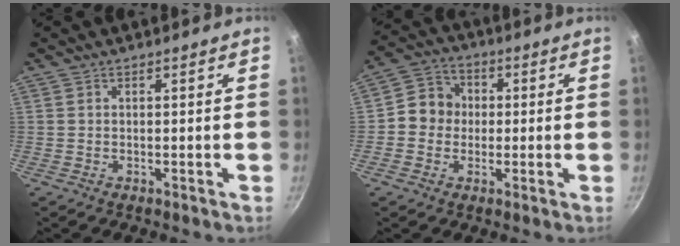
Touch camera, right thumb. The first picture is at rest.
{"total": 7.4, "force": [-0.2, 6.8, 2.9], "torque": [-0.015, 0.017, -0.023]}